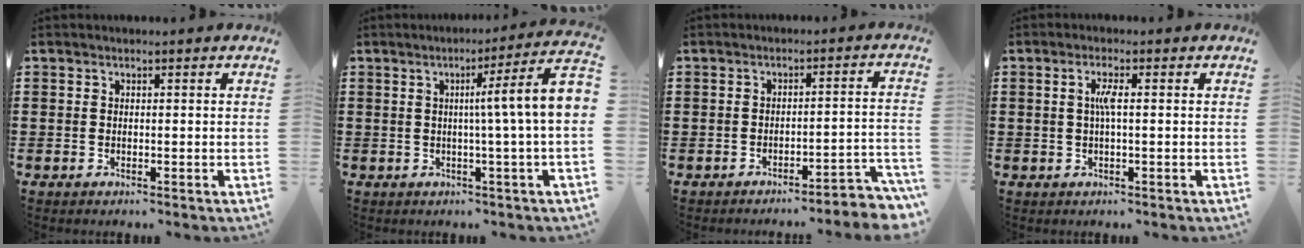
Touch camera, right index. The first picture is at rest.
{"total": 7.3, "force": [0.5, -1.2, 7.2], "torque": [-0.118, -0.023, -0.003]}
{"total": 3.5, "force": [-3.3, 0.0, 1.2], "torque": [-0.023, -0.007, -0.070]}
{"total": 2.7, "force": [0.1, 0.2, 2.7], "torque": [-0.053, -0.002, -0.001]}